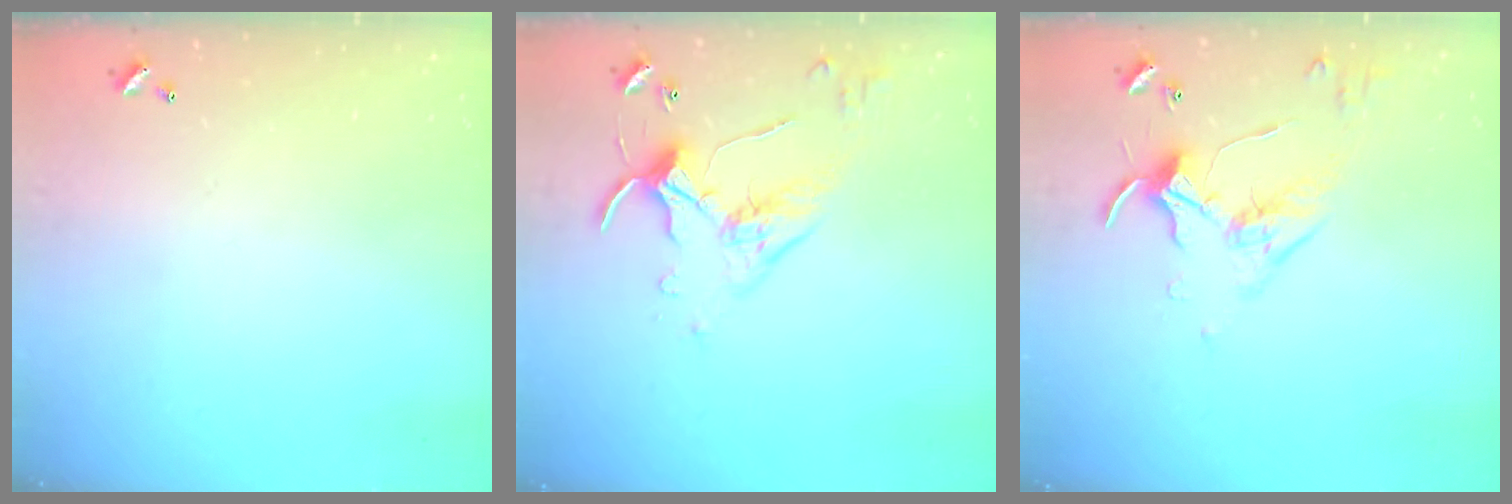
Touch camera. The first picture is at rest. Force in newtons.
{"total": 4.9, "press": 4.9, "slide": 0.6}
{"total": 3.2, "press": 3.1, "slide": 0.7}